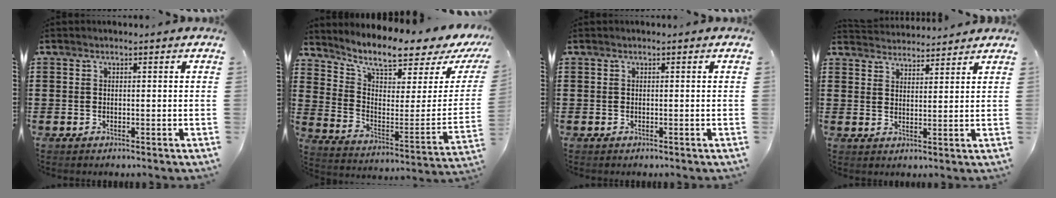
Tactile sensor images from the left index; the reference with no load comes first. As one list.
[{"total": 6.3, "force": [5.3, 0.6, 3.4], "torque": [-0.079, -0.056, 0.083]}, {"total": 0.0}, {"total": 3.3, "force": [3.3, 0.2, -0.3], "torque": [-0.005, -0.013, 0.063]}]